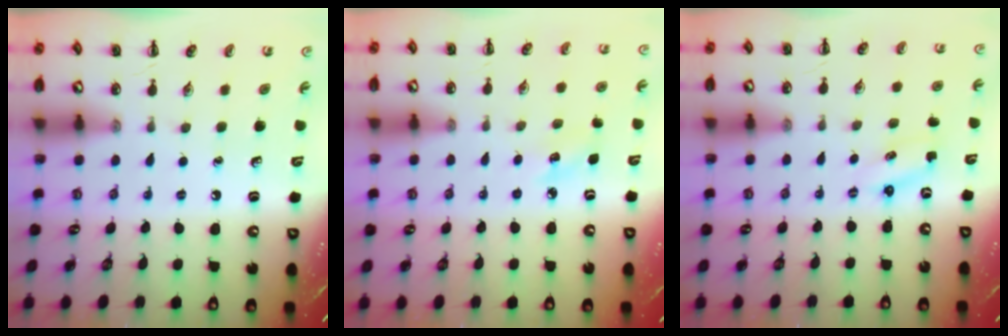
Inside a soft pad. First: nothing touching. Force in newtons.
{"total": 4.0, "press": 3.8, "slide": 1.2}
{"total": 2.1, "press": 2.0, "slide": 0.6}